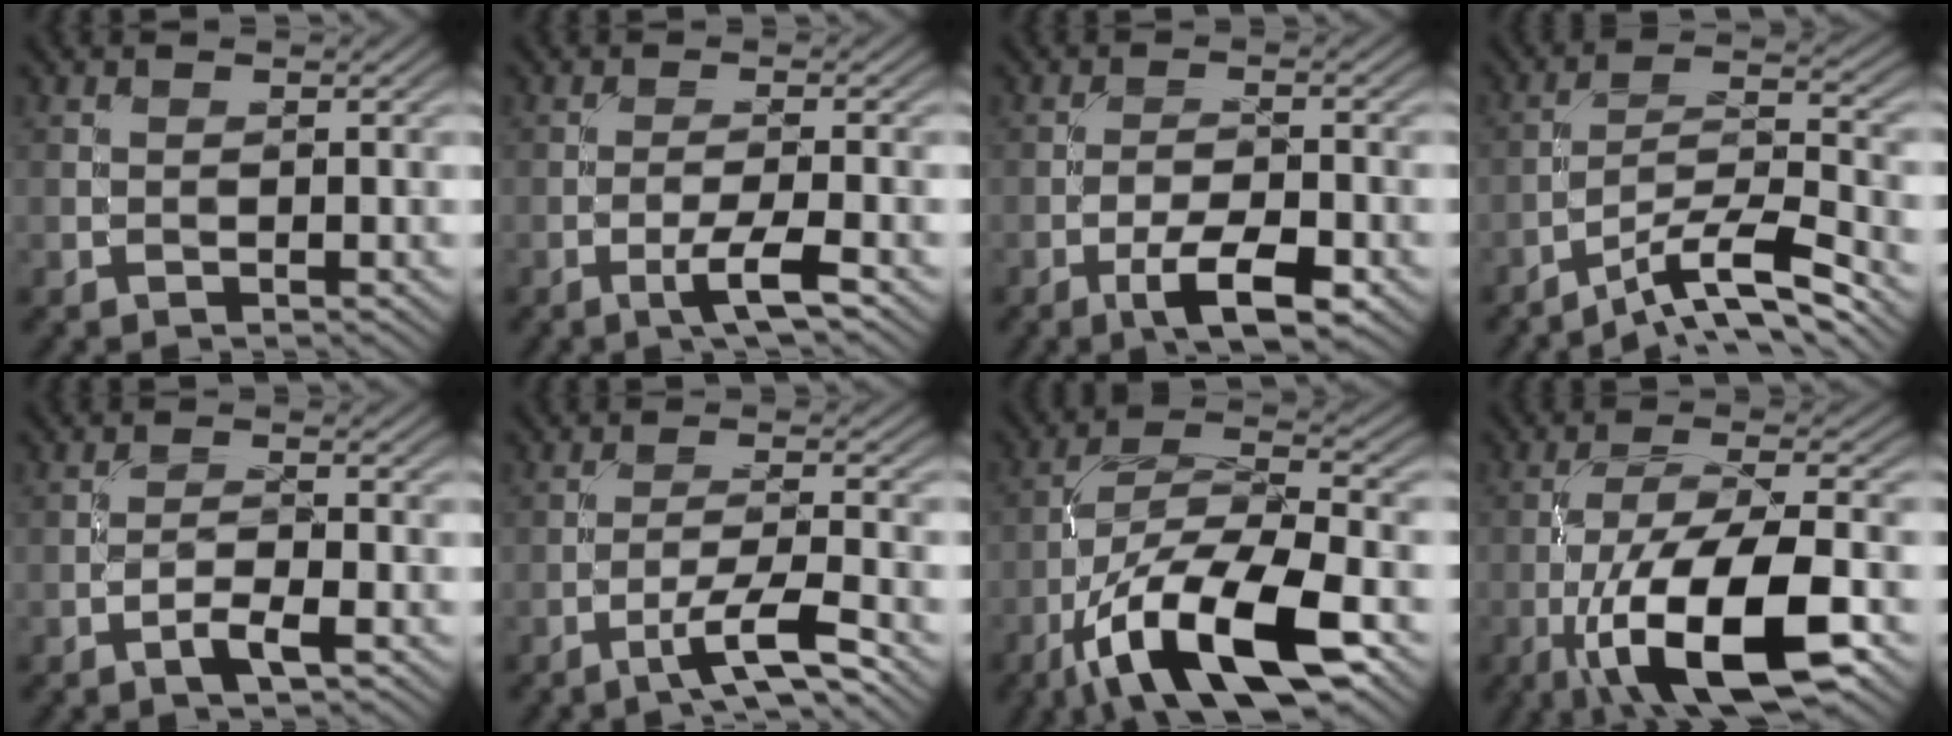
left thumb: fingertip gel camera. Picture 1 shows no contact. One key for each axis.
{"total": 3.8, "fx": -2.0, "fy": 0.3, "fz": 3.2, "tx": -0.059, "ty": 0.006, "tz": -0.043}
{"total": 6.2, "fx": -3.4, "fy": 1.8, "fz": 4.8, "tx": -0.087, "ty": 0.004, "tz": -0.059}
{"total": 9.3, "fx": -7.0, "fy": 1.5, "fz": 5.9, "tx": -0.093, "ty": 0.014, "tz": -0.129}
{"total": 2.7, "fx": -1.6, "fy": 0.5, "fz": 2.2, "tx": -0.049, "ty": 0.004, "tz": -0.036}
{"total": 6.1, "fx": -3.9, "fy": 0.6, "fz": 4.7, "tx": -0.082, "ty": 0.009, "tz": -0.073}
{"total": 15.2, "fx": -7.8, "fy": 5.0, "fz": 12.1, "tx": -0.225, "ty": -0.006, "tz": -0.148}
{"total": 13.7, "fx": -6.0, "fy": 4.2, "fz": 11.6, "tx": -0.216, "ty": -0.002, "tz": -0.113}